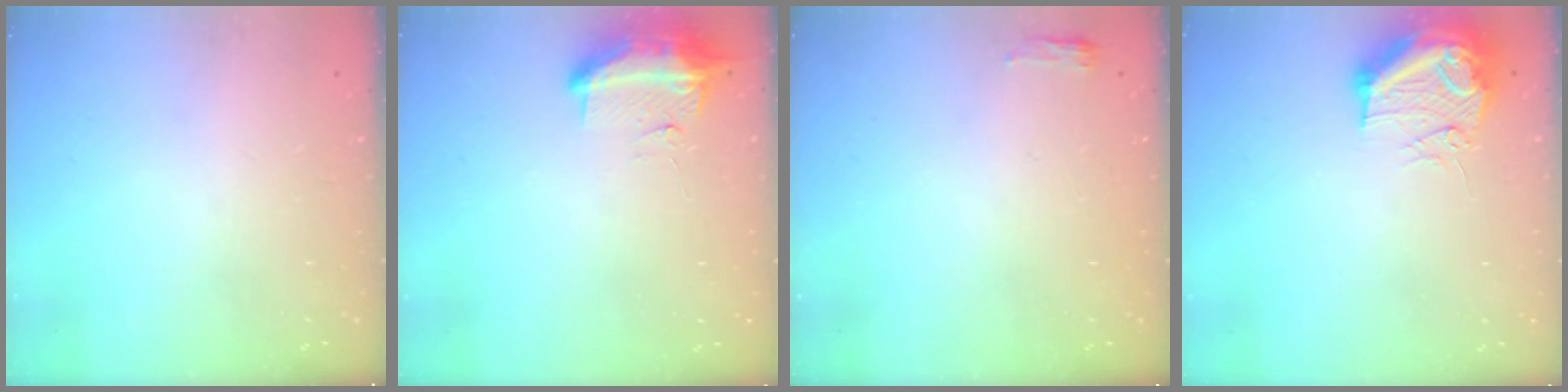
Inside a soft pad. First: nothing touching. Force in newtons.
{"total": 18.7, "press": 12.4, "slide": 14.0}
{"total": 2.8, "press": 2.6, "slide": 1.1}
{"total": 11.7, "press": 11.6, "slide": 1.4}